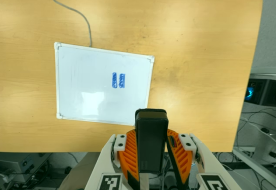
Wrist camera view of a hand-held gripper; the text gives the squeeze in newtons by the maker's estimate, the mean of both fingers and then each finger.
{"total": 5.5, "left": 4.2, "right": 6.9}